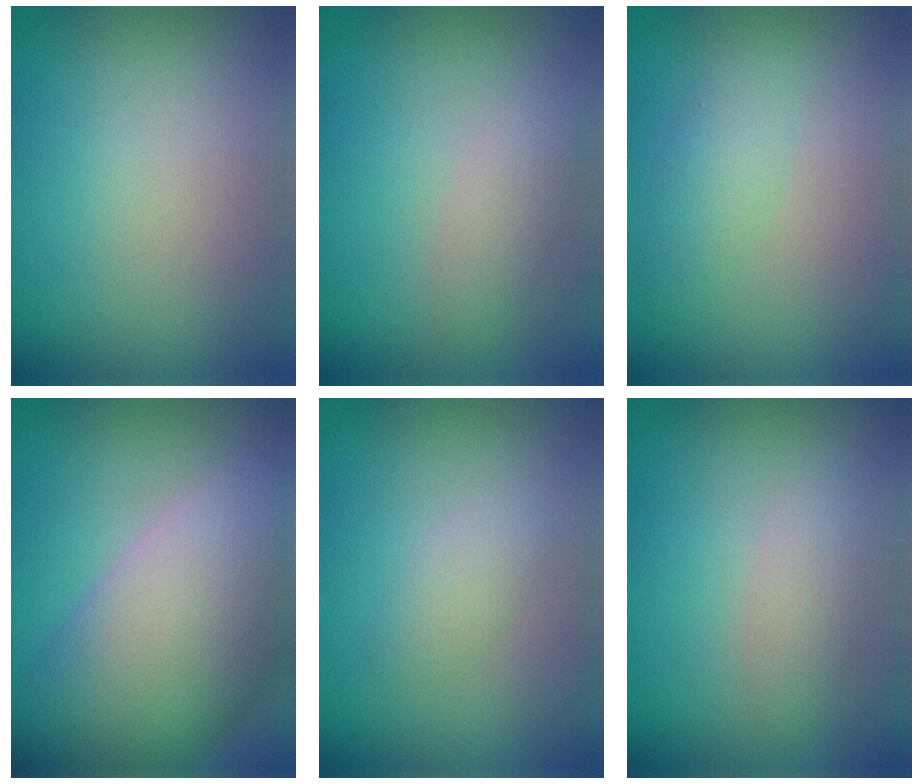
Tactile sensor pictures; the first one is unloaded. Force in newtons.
{"total": 1.6, "press": 1.6, "slide": 0.1}
{"total": 1.9, "press": 1.9, "slide": 0.1}
{"total": 12.6, "press": 12.5, "slide": 1.0}
{"total": 1.6, "press": 1.6, "slide": 0.1}
{"total": 1.7, "press": 1.7, "slide": 0.0}